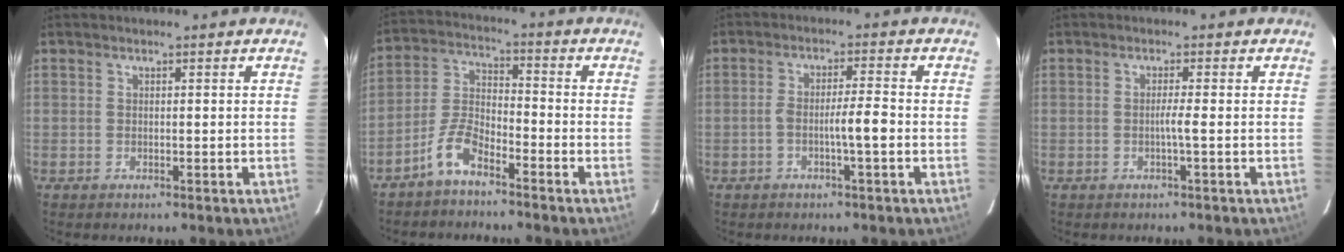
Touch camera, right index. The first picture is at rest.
{"total": 6.1, "force": [-4.6, 1.9, 3.7], "torque": [-0.089, 0.003, -0.095]}
{"total": 4.3, "force": [-1.4, 0.0, 4.1], "torque": [-0.070, 0.011, -0.022]}
{"total": 1.5, "force": [-0.4, -0.5, 1.3], "torque": [-0.023, 0.000, -0.009]}